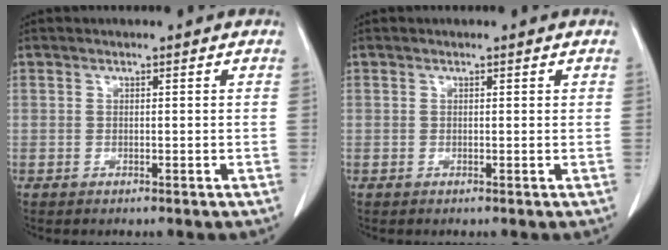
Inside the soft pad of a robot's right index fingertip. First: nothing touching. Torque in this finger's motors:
{"motor_torque": [-0.13, 0.07, -0.04, -0.01]}